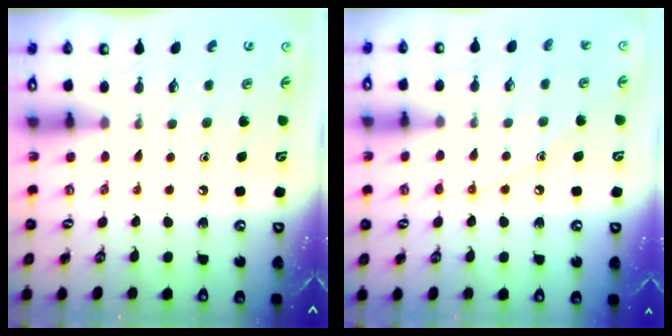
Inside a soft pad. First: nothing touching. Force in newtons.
{"total": 7.2, "press": 7.2, "slide": 0.6}